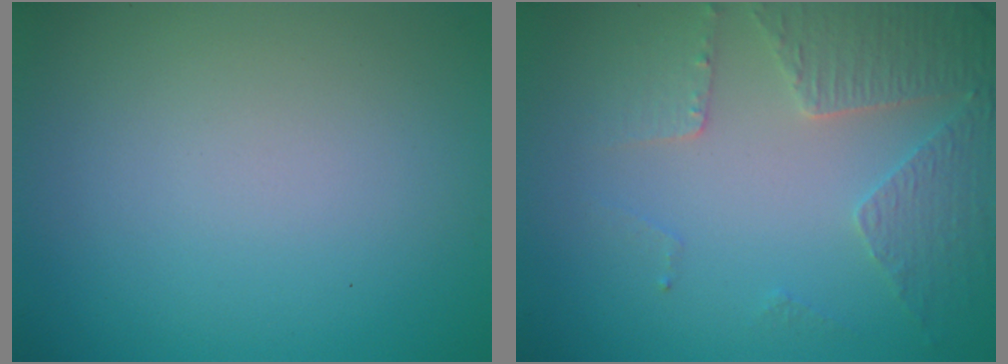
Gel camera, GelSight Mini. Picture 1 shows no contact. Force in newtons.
{"total": 4.4, "press": 3.3, "slide": 2.9}